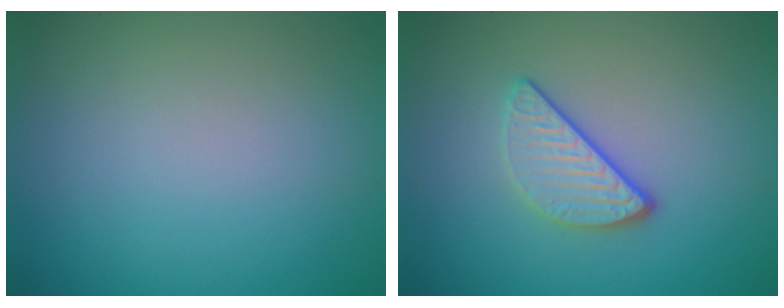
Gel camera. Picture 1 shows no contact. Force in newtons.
{"total": 2.9, "press": 2.4, "slide": 1.6}